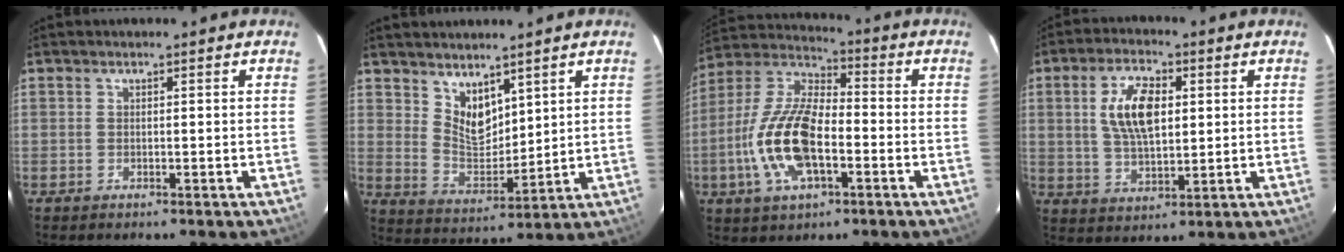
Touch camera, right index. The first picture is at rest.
{"total": 7.4, "force": [5.2, 3.8, 3.6], "torque": [-0.054, -0.005, 0.107]}
{"total": 16.6, "force": [-4.6, 7.3, 14.2], "torque": [-0.302, -0.001, -0.090]}
{"total": 9.9, "force": [2.1, 4.8, 8.5], "torque": [-0.163, 0.009, 0.043]}